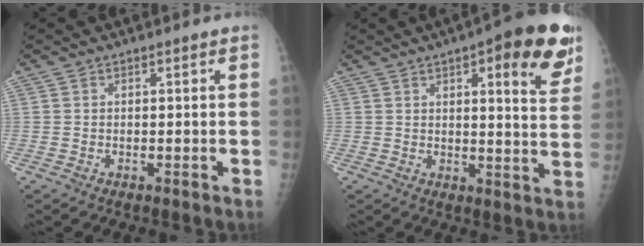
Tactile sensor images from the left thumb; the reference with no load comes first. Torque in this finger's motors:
{"motor_torque": [0.24, 0.60, 0.32, 0.03, 0.14]}